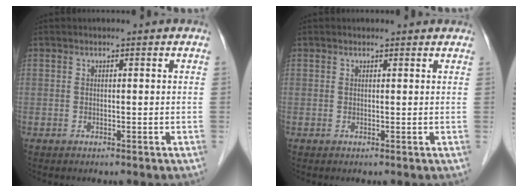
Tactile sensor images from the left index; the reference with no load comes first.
{"total": 1.6, "force": [1.5, 0.4, 0.3], "torque": [-0.014, 0.014, 0.016]}